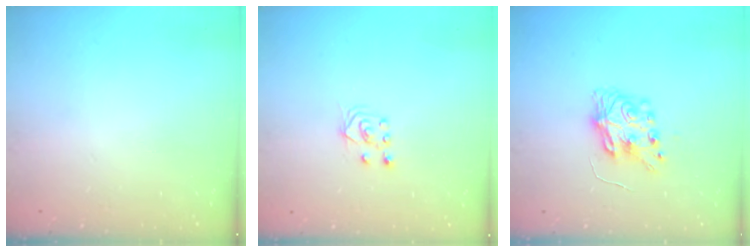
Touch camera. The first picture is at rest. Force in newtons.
{"total": 4.3, "press": 4.3, "slide": 0.6}
{"total": 8.3, "press": 8.3, "slide": 0.4}